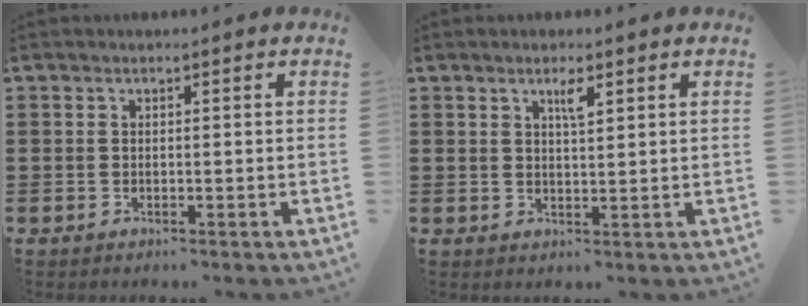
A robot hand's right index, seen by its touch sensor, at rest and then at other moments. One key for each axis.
{"total": 2.4, "fx": 1.4, "fy": 0.5, "fz": 1.9, "tx": -0.033, "ty": 0.000, "tz": 0.020}